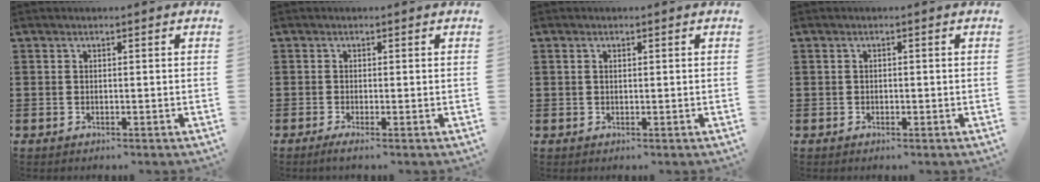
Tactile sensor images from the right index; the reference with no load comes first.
{"total": 0.7, "force": [-0.3, -0.1, 0.7], "torque": [-0.010, -0.004, -0.005]}
{"total": 0.7, "force": [0.3, 0.3, 0.5], "torque": [-0.011, 0.002, 0.005]}
{"total": 0.5, "force": [0.0, 0.5, 0.2], "torque": [-0.005, 0.003, -0.002]}